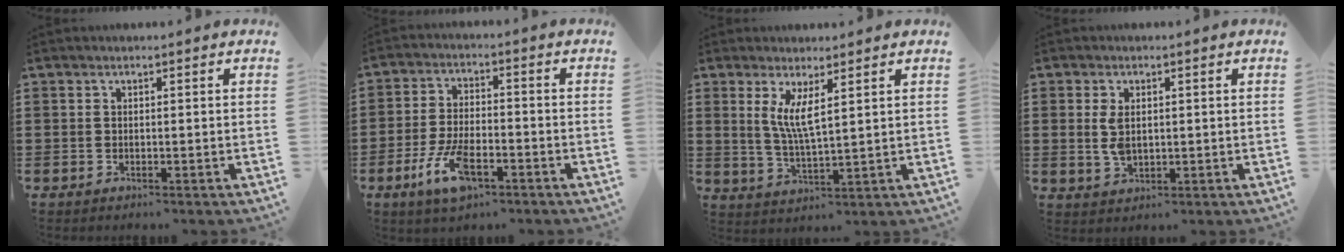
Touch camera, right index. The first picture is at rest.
{"total": 8.4, "force": [-4.2, 3.3, 6.5], "torque": [-0.150, -0.006, -0.079]}
{"total": 5.0, "force": [2.1, 0.8, 4.5], "torque": [-0.096, -0.003, 0.037]}
{"total": 3.8, "force": [0.4, 2.1, 3.1], "torque": [-0.071, 0.004, 0.004]}